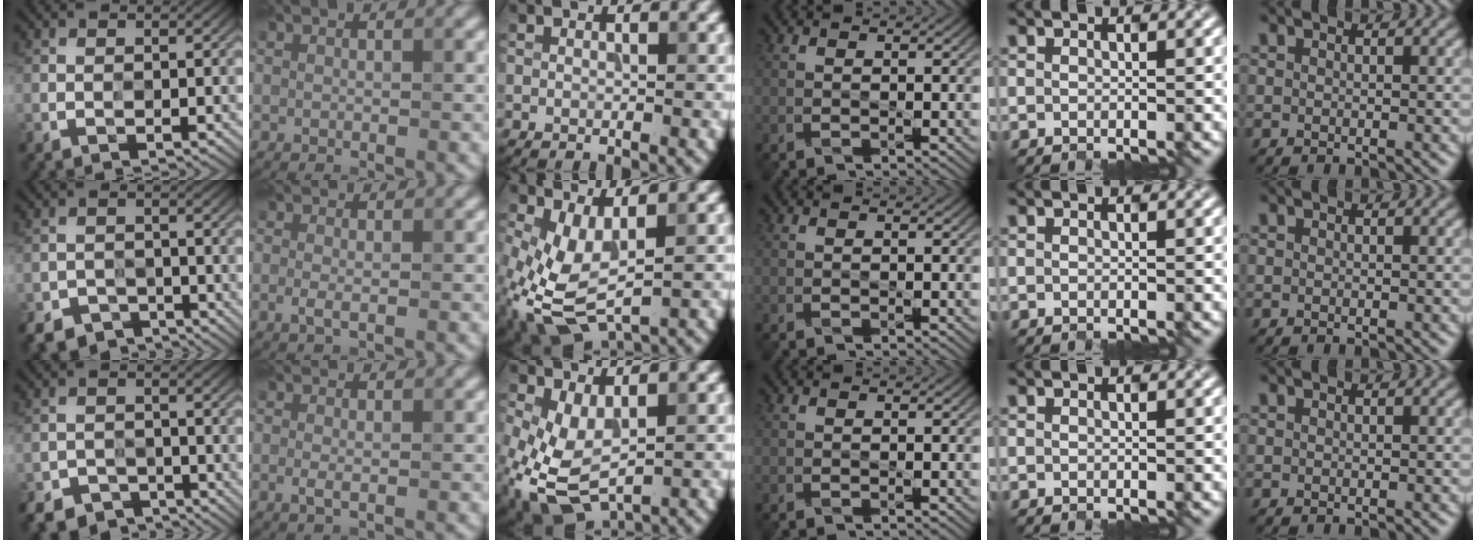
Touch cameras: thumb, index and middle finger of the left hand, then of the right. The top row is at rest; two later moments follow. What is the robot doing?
{"motion": "close", "object": "glasses case"}